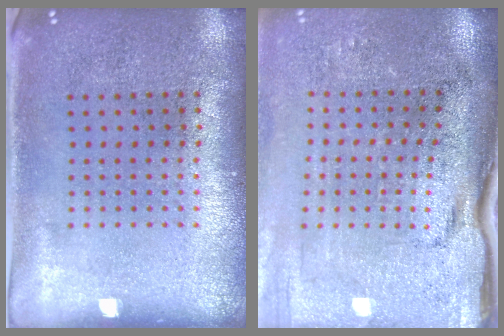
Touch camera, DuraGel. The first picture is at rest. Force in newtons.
{"total": 4.5, "press": 3.7, "slide": 2.5}